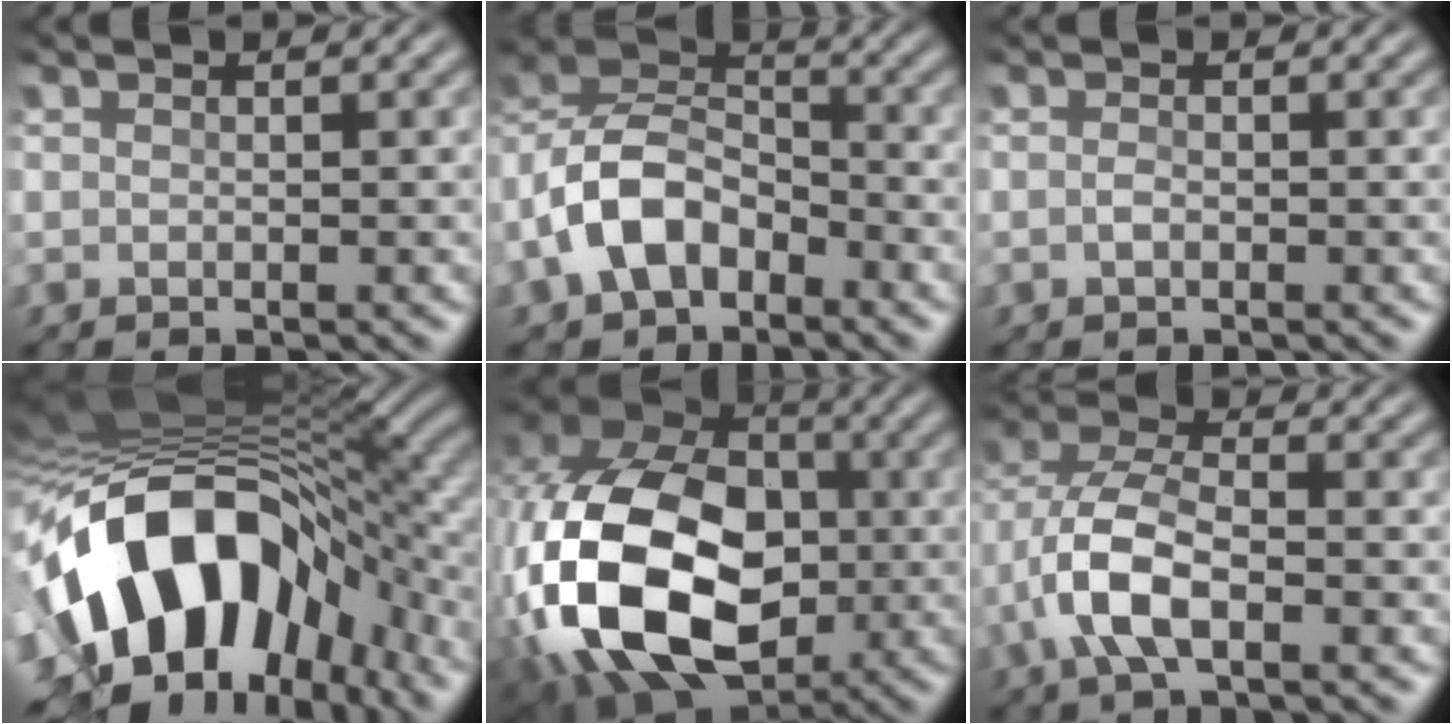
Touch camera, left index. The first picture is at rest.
{"total": 7.1, "force": [-3.2, 4.4, 4.6], "torque": [-0.094, 0.016, -0.075]}
{"total": 0.5, "force": [-0.1, 0.1, 0.5], "torque": [-0.015, 0.004, -0.002]}
{"total": 17.1, "force": [-5.0, 10.3, 12.7], "torque": [-0.230, -0.008, -0.073]}
{"total": 18.9, "force": [-3.7, 13.1, 13.1], "torque": [-0.301, -0.027, -0.064]}
{"total": 5.9, "force": [-1.6, 2.8, 5.0], "torque": [-0.116, 0.010, -0.035]}